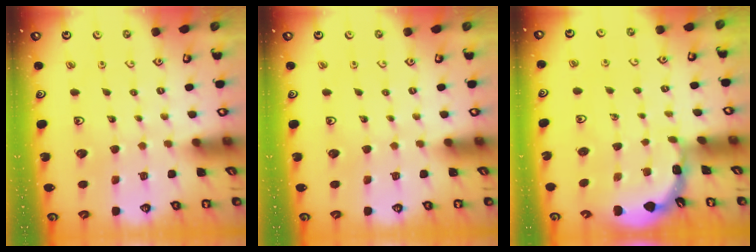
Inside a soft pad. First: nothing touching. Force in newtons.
{"total": 0.0}
{"total": 1.7, "press": 1.7, "slide": 0.1}